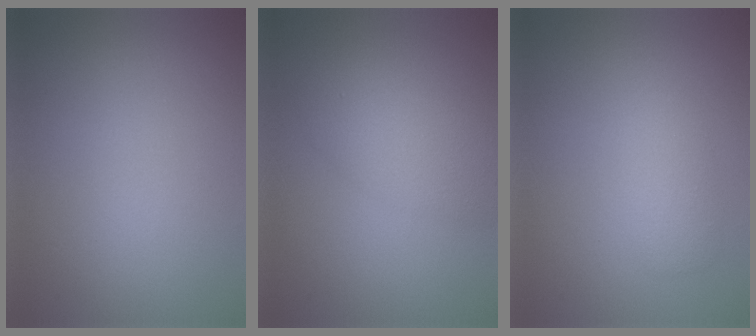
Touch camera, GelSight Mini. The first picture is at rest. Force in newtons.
{"total": 3.8, "press": 3.8, "slide": 0.0}
{"total": 2.1, "press": 2.1, "slide": 0.1}